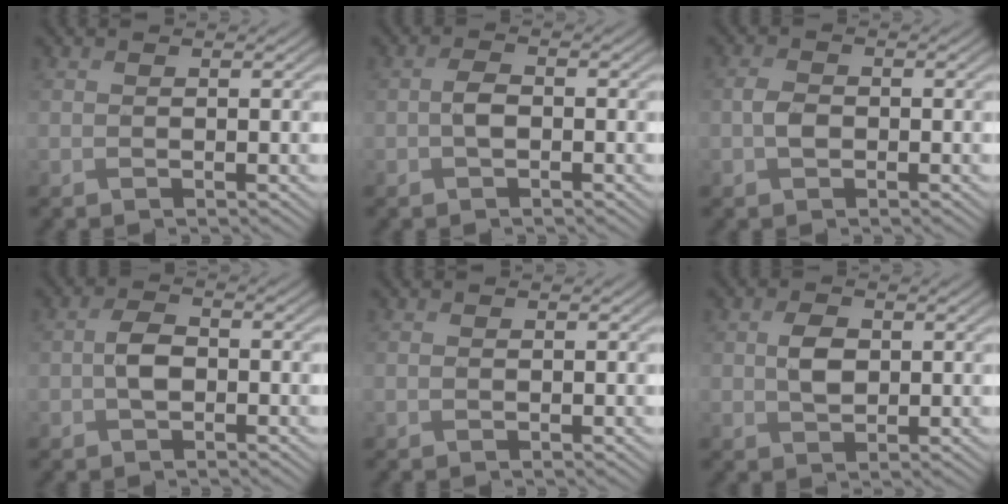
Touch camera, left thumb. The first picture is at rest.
{"total": 1.9, "force": [-0.6, 1.1, 1.5], "torque": [-0.030, 0.005, -0.016]}
{"total": 2.0, "force": [-0.6, 1.4, 1.3], "torque": [-0.032, 0.002, -0.015]}
{"total": 3.0, "force": [-0.8, 1.8, 2.2], "torque": [-0.043, 0.005, -0.020]}
{"total": 0.0}
{"total": 2.9, "force": [0.4, 1.9, 2.1], "torque": [-0.046, 0.000, 0.008]}